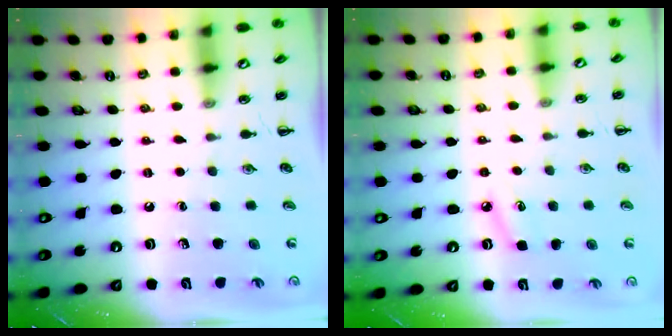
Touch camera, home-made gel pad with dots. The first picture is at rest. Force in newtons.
{"total": 5.2, "press": 5.0, "slide": 1.4}